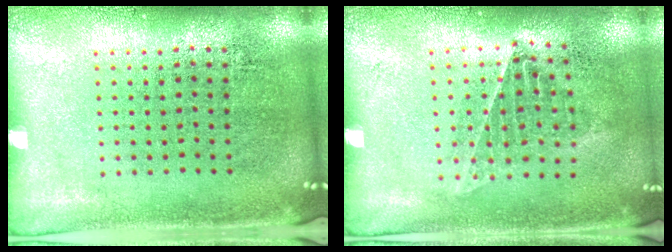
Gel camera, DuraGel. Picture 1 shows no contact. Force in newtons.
{"total": 1.0, "press": 0.9, "slide": 0.3}